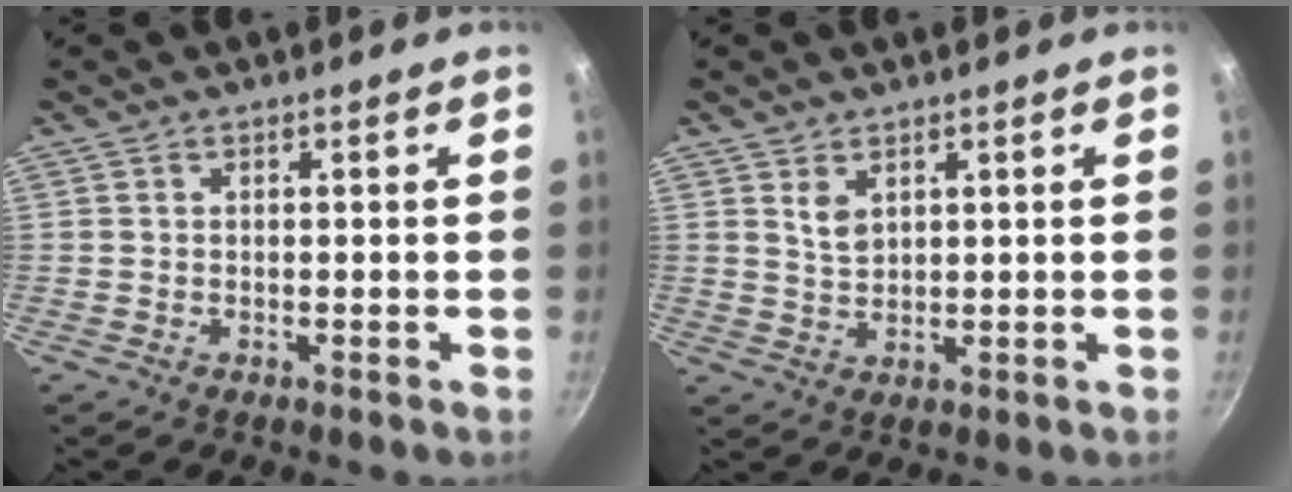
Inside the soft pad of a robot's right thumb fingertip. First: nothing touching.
{"total": 3.2, "force": [1.7, 1.9, 1.9], "torque": [-0.031, -0.011, 0.035]}